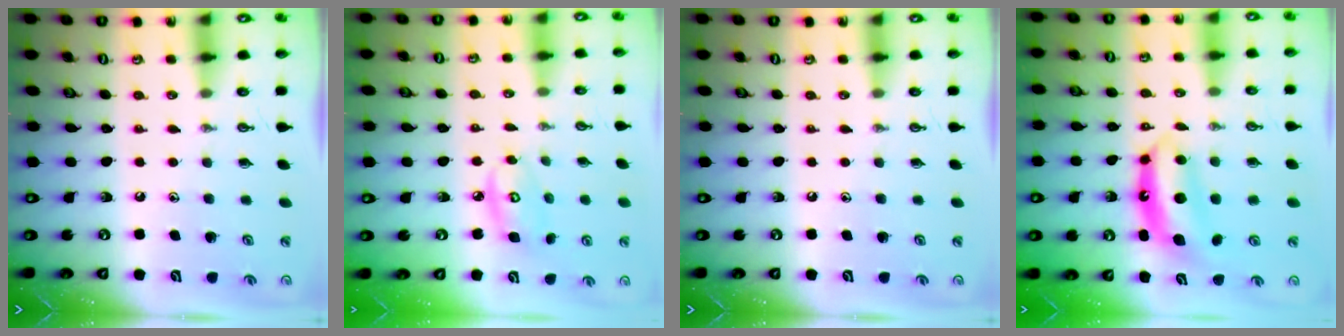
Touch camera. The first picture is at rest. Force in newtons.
{"total": 6.7, "press": 6.7, "slide": 0.4}
{"total": 0.0}
{"total": 6.9, "press": 6.9, "slide": 0.5}